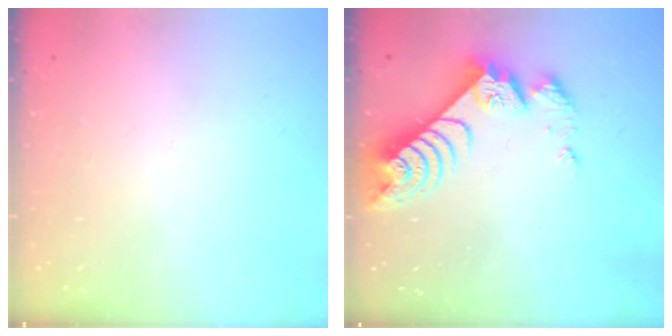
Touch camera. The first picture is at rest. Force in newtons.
{"total": 8.8, "press": 8.8, "slide": 0.8}